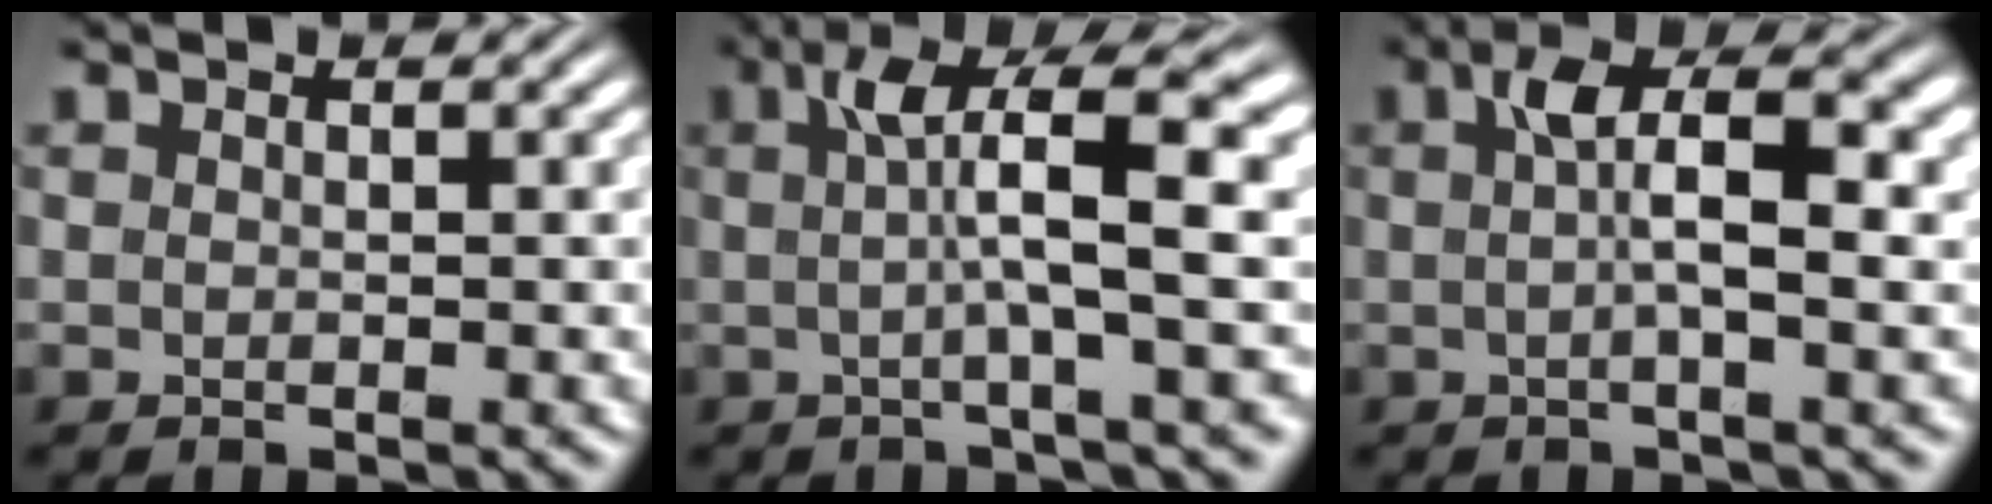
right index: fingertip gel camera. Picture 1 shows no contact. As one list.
[{"total": 7.3, "force": [1.4, 1.4, 7.0], "torque": [-0.098, 0.018, 0.016]}, {"total": 4.9, "force": [0.6, 1.1, 4.7], "torque": [-0.075, 0.009, 0.003]}]